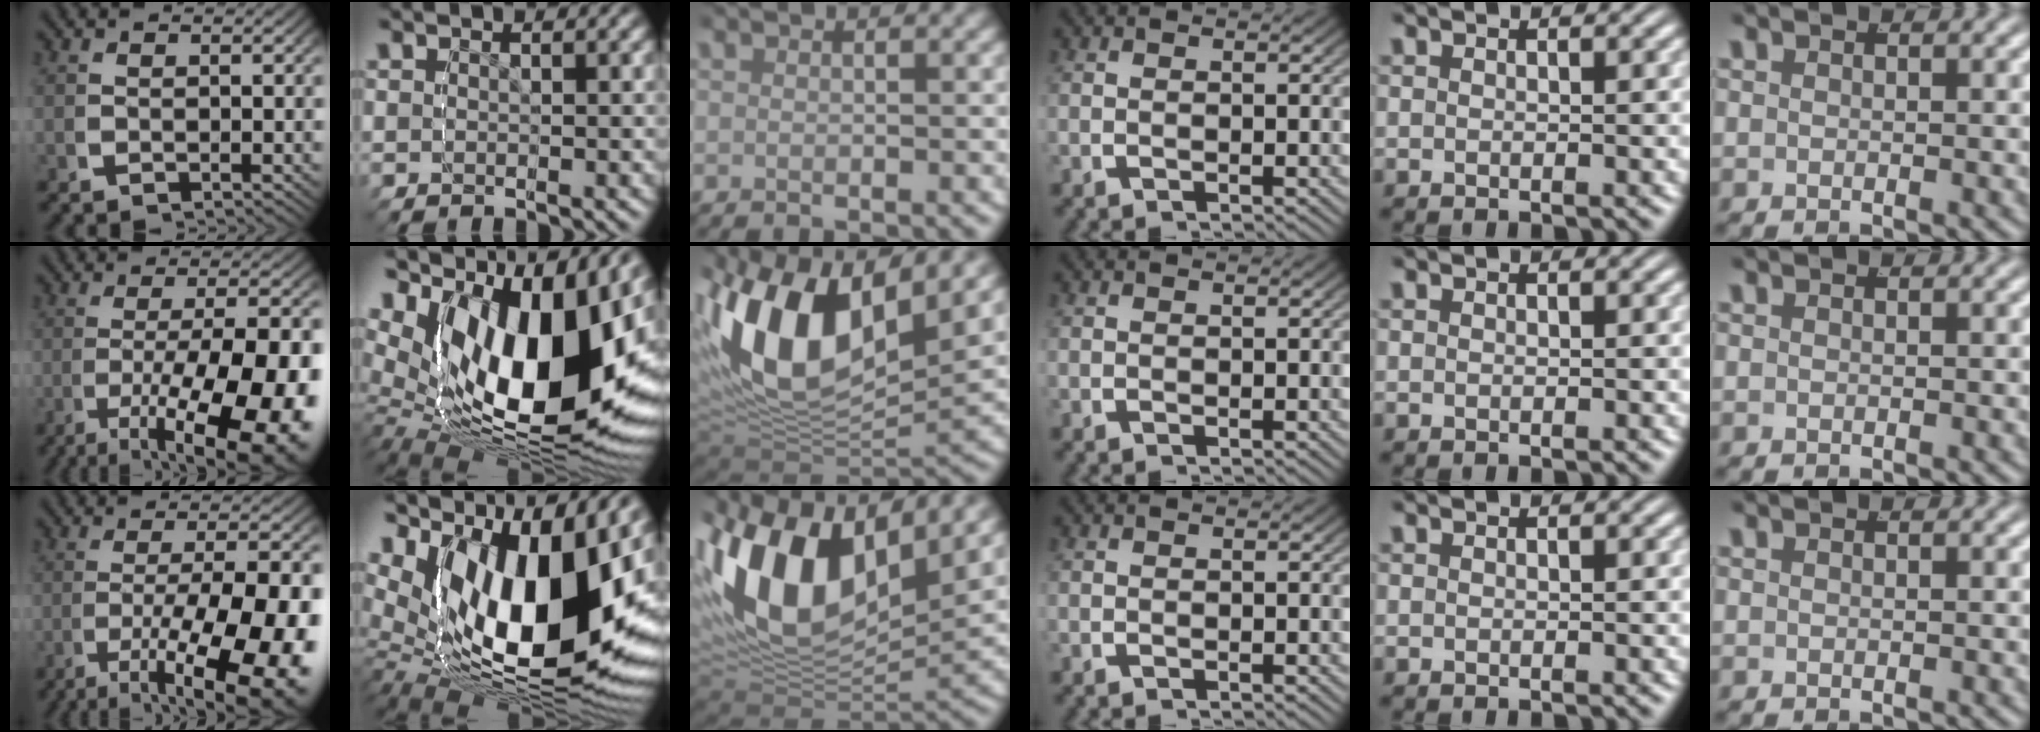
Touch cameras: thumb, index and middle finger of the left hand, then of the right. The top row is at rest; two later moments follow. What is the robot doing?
{"motion": "grasp_and_lifting", "object": "bottle"}